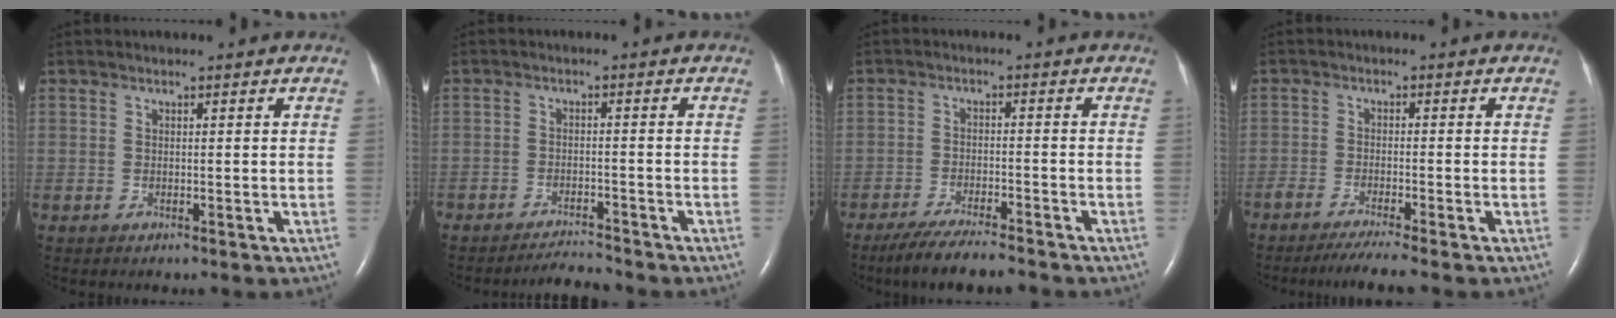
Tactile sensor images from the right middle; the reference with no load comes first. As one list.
[{"total": 3.1, "force": [-3.1, -0.5, 0.0], "torque": [-0.005, -0.016, -0.050]}, {"total": 8.3, "force": [-7.4, 0.7, 3.8], "torque": [-0.064, -0.021, -0.123]}, {"total": 5.2, "force": [-4.3, -0.5, 2.9], "torque": [-0.044, -0.013, -0.074]}]